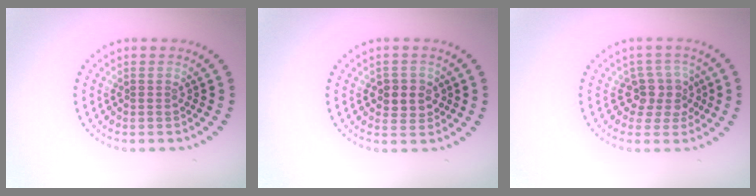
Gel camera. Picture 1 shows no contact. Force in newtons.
{"total": 2.6, "press": 2.5, "slide": 0.9}
{"total": 3.1, "press": 2.4, "slide": 2.0}